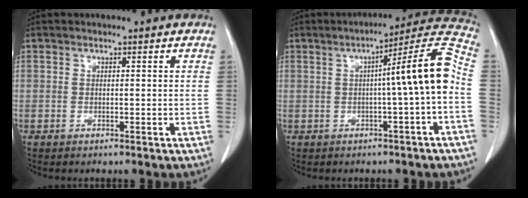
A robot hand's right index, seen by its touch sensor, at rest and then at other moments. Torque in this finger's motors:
{"motor_torque": [1.27, 0.14, 0.60, 0.12]}